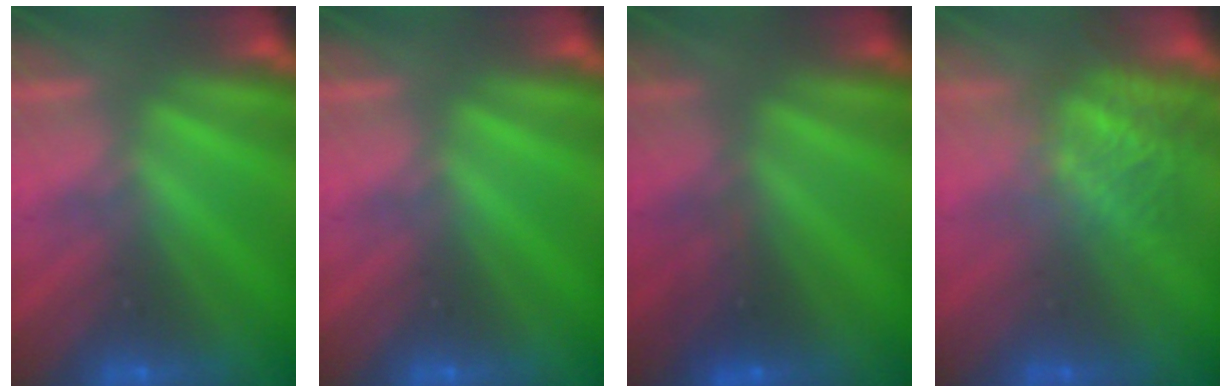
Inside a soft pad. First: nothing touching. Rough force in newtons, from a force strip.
{"total": 0.0}
{"total": 5.3}
{"total": 4.9}